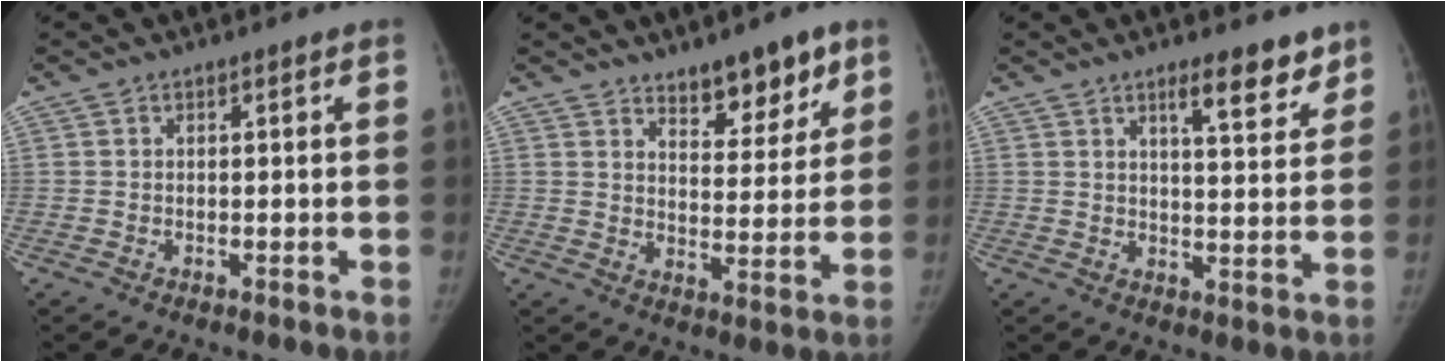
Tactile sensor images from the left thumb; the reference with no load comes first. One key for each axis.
{"total": 9.8, "fx": 6.8, "fy": 4.2, "fz": 5.7, "tx": -0.043, "ty": -0.048, "tz": 0.106}
{"total": 8.0, "fx": 5.6, "fy": 2.2, "fz": 5.2, "tx": -0.052, "ty": -0.036, "tz": 0.081}